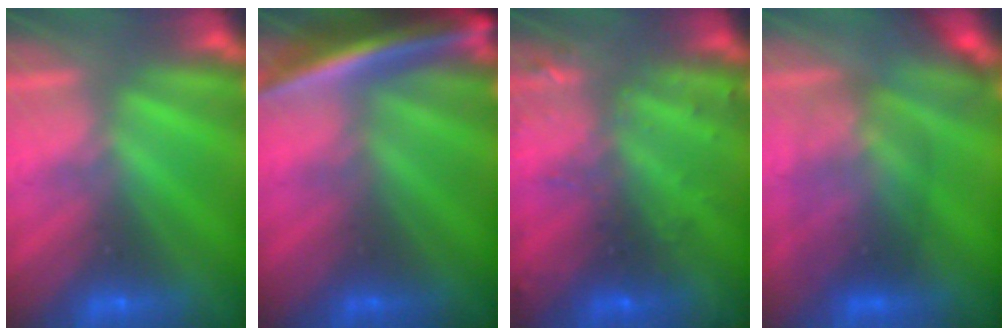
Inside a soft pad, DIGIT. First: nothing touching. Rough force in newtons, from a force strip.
{"total": 7.5}
{"total": 2.9}
{"total": 2.7}